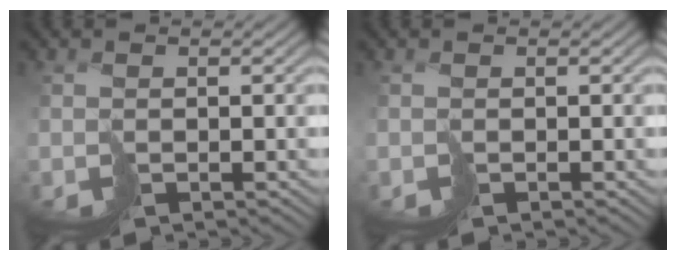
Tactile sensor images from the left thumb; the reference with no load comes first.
{"total": 0.0}